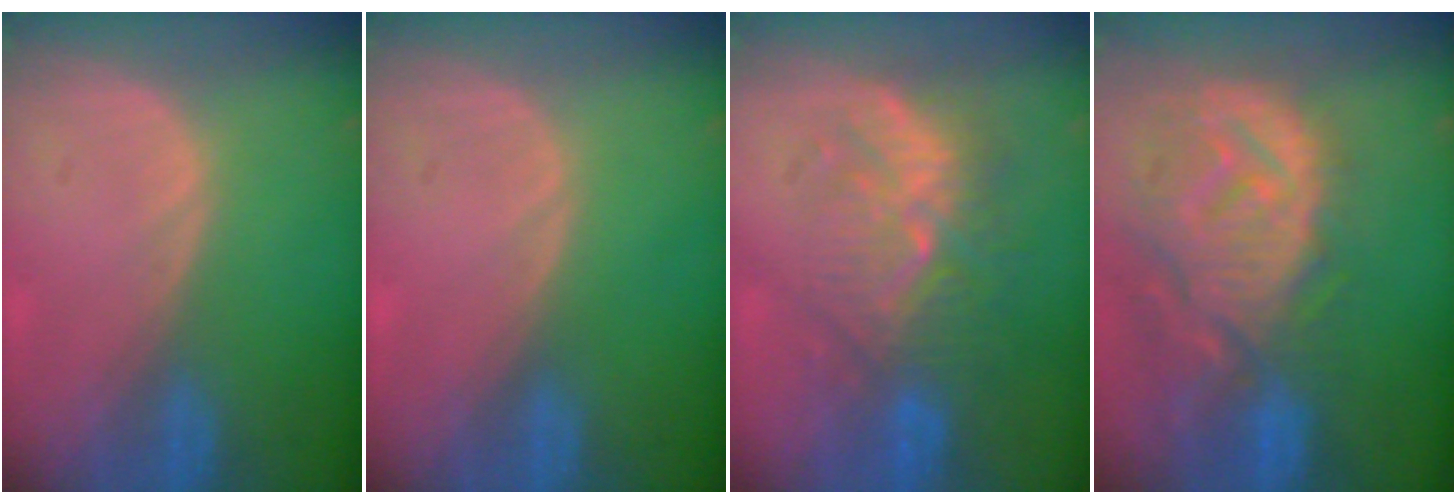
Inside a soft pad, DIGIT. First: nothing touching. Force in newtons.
{"total": 0.0}
{"total": 9.1, "press": 8.8, "slide": 2.3}
{"total": 13.0, "press": 11.4, "slide": 6.3}